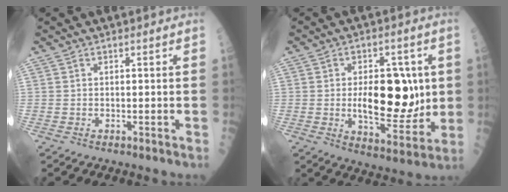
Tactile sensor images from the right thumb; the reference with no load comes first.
{"total": 14.5, "force": [0.7, 7.5, 12.4], "torque": [-0.144, -0.013, 0.019]}